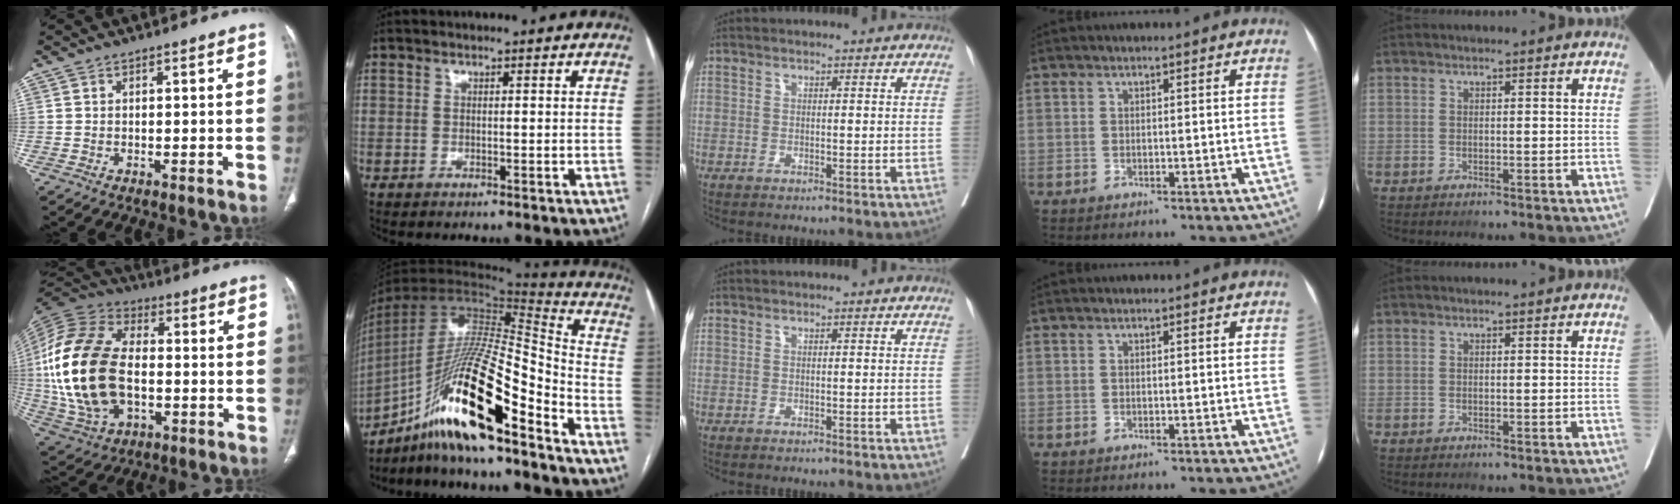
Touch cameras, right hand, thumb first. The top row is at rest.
{"thumb": {"total": 24.7, "force": [-1.4, 15.2, 19.3], "torque": [-0.404, 0.006, -0.018]}, "index": {"total": 21.3, "force": [-13.2, 2.6, 16.5], "torque": [-0.322, -0.009, -0.237]}}